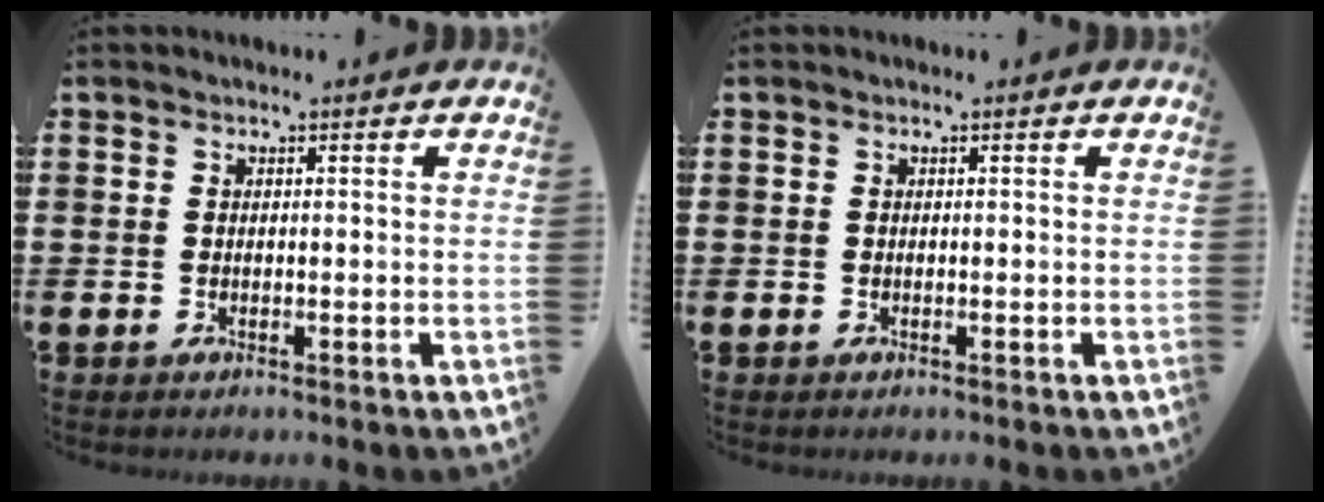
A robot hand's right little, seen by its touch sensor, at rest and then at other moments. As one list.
[{"total": 0.0}]